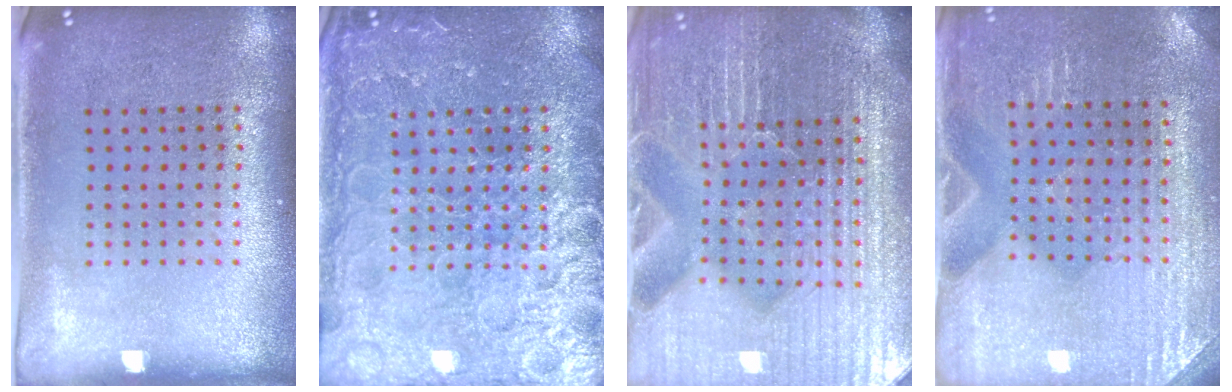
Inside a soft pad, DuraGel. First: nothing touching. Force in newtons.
{"total": 6.9, "press": 6.8, "slide": 0.8}
{"total": 6.3, "press": 5.6, "slide": 2.8}
{"total": 3.1, "press": 3.1, "slide": 0.4}